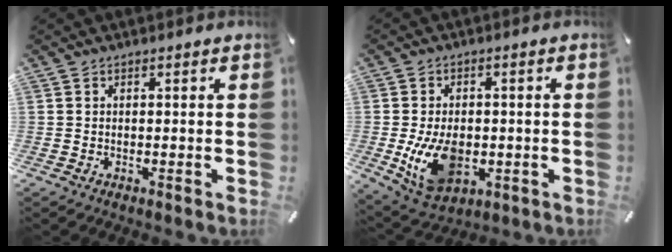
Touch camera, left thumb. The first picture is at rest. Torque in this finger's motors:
{"motor_torque": [2.08, 2.28, 1.14, 0.24, 0.17]}